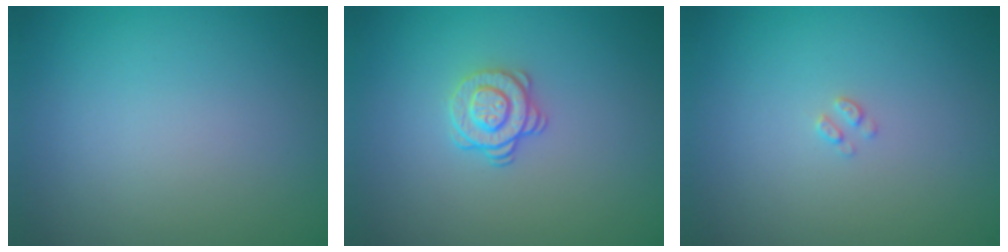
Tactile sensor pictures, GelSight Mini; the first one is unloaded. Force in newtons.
{"total": 2.1, "press": 1.7, "slide": 1.2}
{"total": 0.7, "press": 0.6, "slide": 0.1}